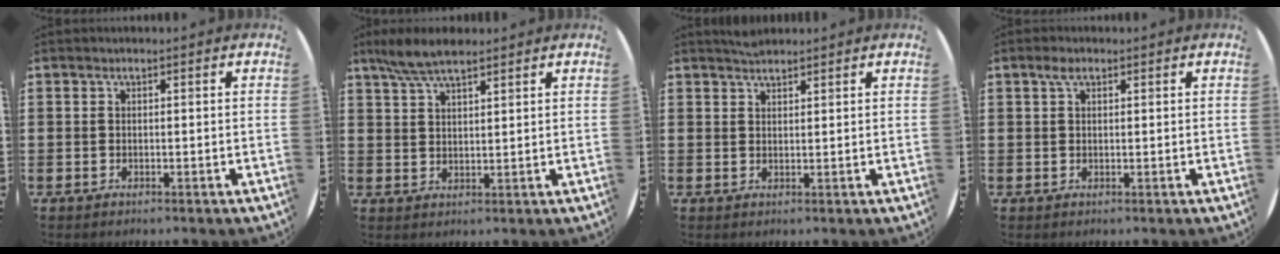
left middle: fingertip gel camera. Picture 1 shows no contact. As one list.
[{"total": 5.5, "force": [4.6, 1.2, 2.9], "torque": [-0.067, -0.004, 0.085]}, {"total": 1.8, "force": [1.8, 0.3, 0.3], "torque": [-0.009, 0.003, 0.033]}, {"total": 1.8, "force": [1.0, 0.9, 1.2], "torque": [-0.019, 0.002, 0.016]}]